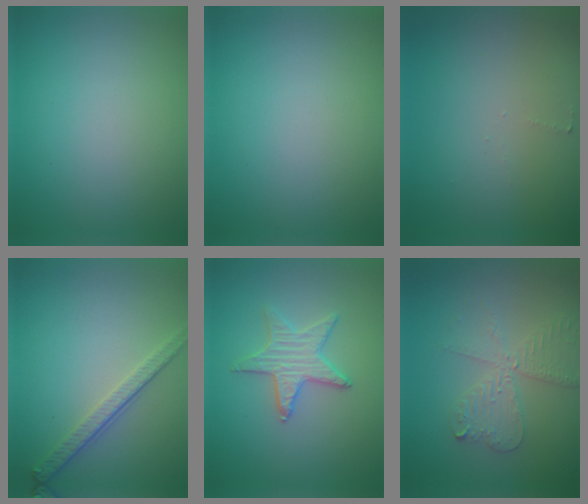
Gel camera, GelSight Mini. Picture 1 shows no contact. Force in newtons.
{"total": 0.0}
{"total": 0.5, "press": 0.5, "slide": 0.1}
{"total": 2.9, "press": 2.5, "slide": 1.5}
{"total": 2.4, "press": 2.4, "slide": 0.2}
{"total": 4.1, "press": 3.6, "slide": 2.1}